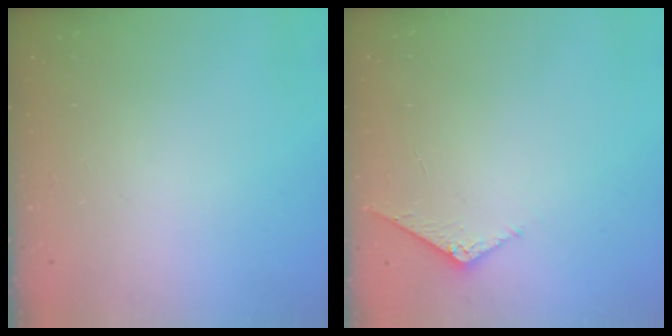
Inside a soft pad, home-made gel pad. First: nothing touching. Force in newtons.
{"total": 5.9, "press": 5.8, "slide": 0.6}